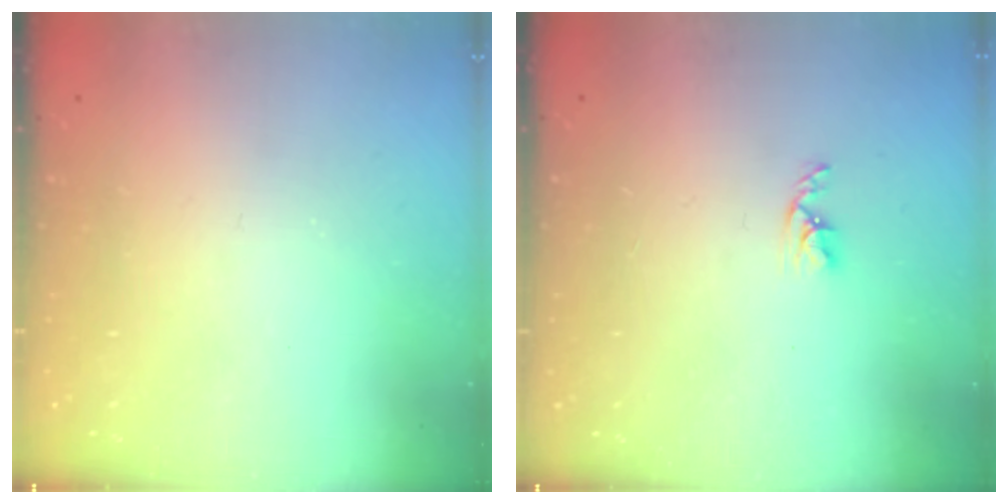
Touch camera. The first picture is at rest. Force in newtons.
{"total": 2.7, "press": 2.7, "slide": 0.5}